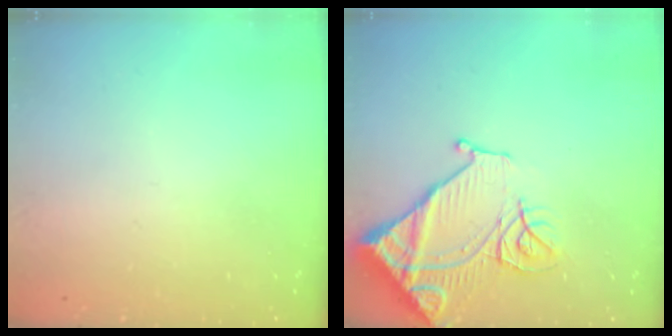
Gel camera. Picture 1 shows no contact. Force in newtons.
{"total": 16.3, "press": 16.2, "slide": 1.9}